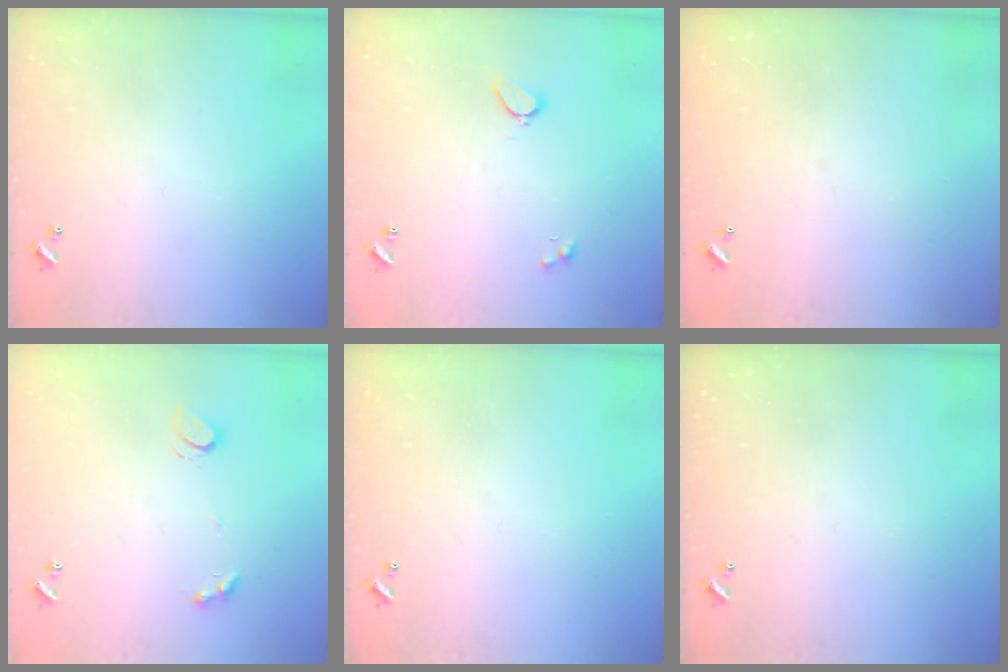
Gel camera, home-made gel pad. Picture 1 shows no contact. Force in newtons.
{"total": 1.9, "press": 1.9, "slide": 0.6}
{"total": 2.9, "press": 2.9, "slide": 0.1}
{"total": 1.4, "press": 1.2, "slide": 0.6}
{"total": 0.0}
{"total": 0.0}